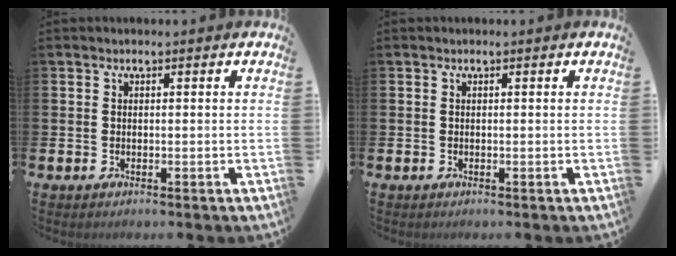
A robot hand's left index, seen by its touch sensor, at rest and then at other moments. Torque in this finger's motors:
{"motor_torque": [0.00, 0.00, 0.01, 0.00]}